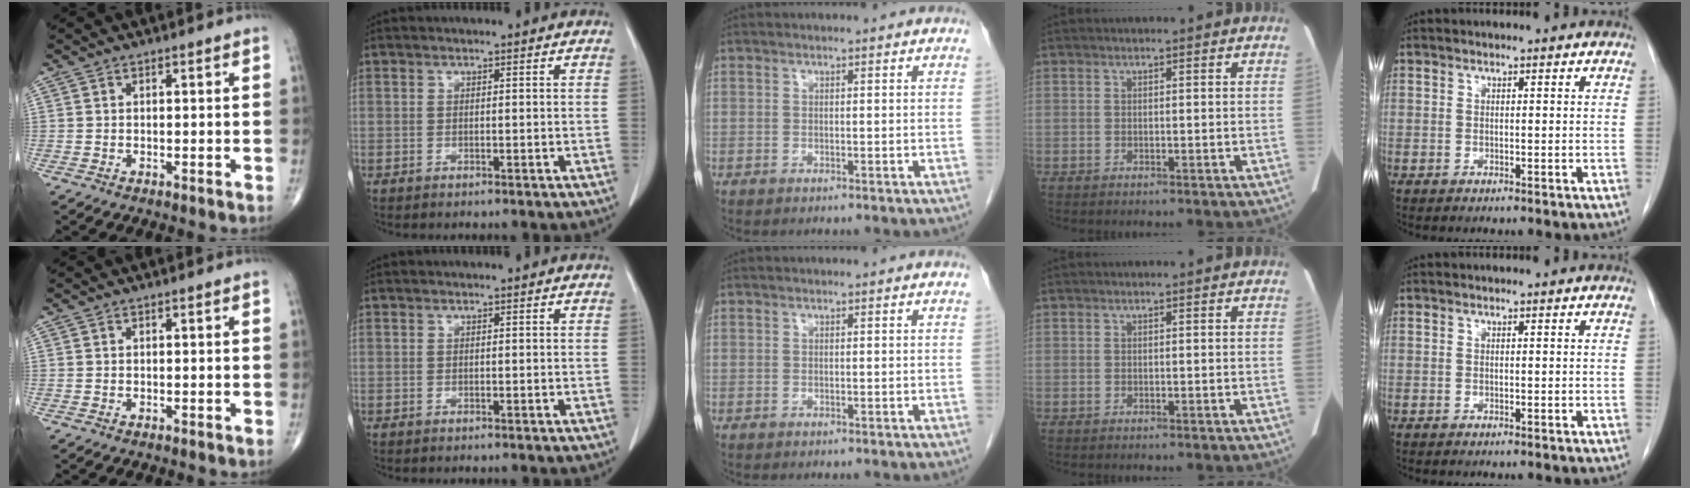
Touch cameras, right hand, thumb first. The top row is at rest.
{}